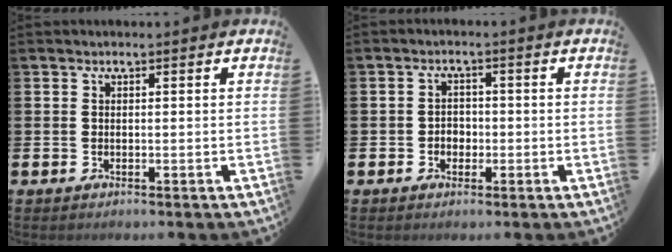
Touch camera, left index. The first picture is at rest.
{"total": 2.2, "force": [-0.6, 1.9, 0.9], "torque": [-0.010, 0.002, -0.017]}